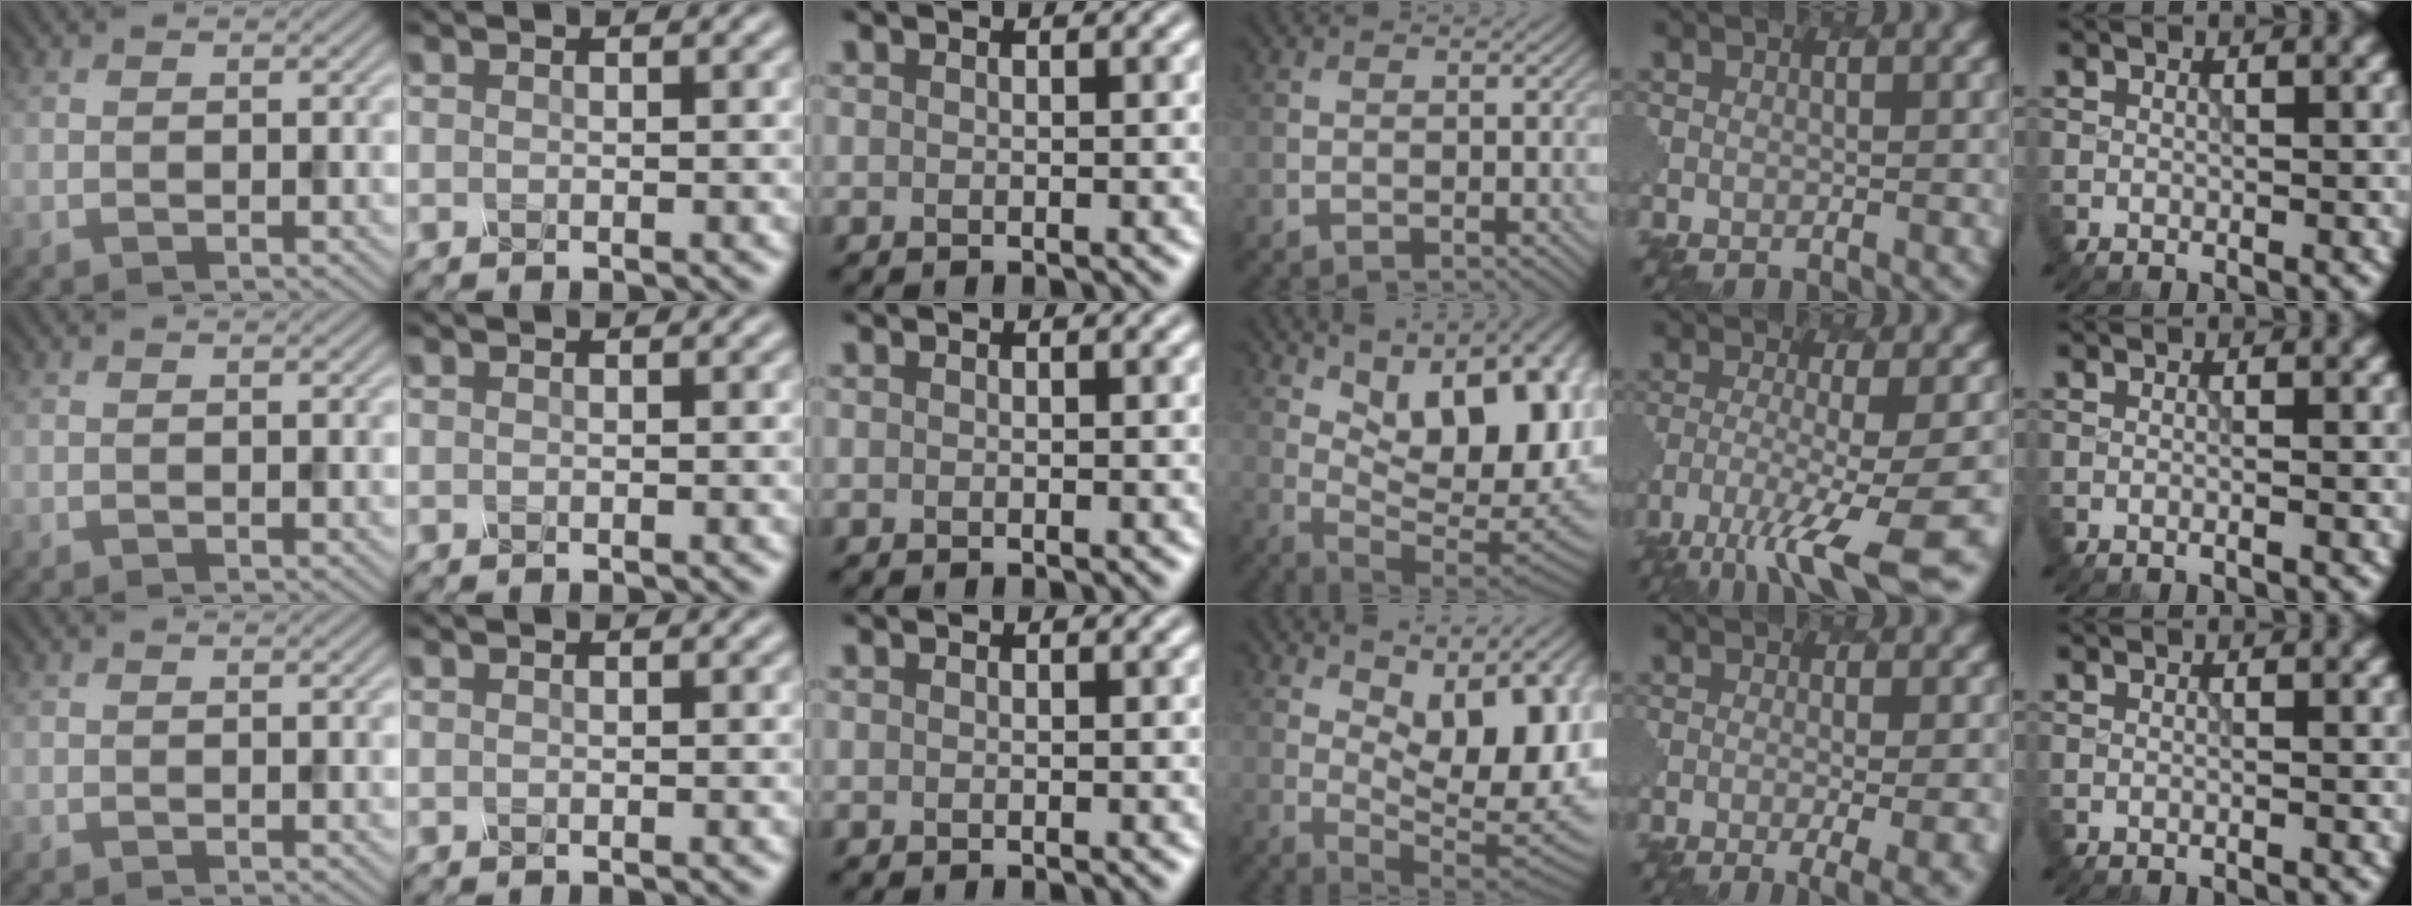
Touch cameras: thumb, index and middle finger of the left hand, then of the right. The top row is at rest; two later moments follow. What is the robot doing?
{"motion": "shake", "object": "salt shaker"}